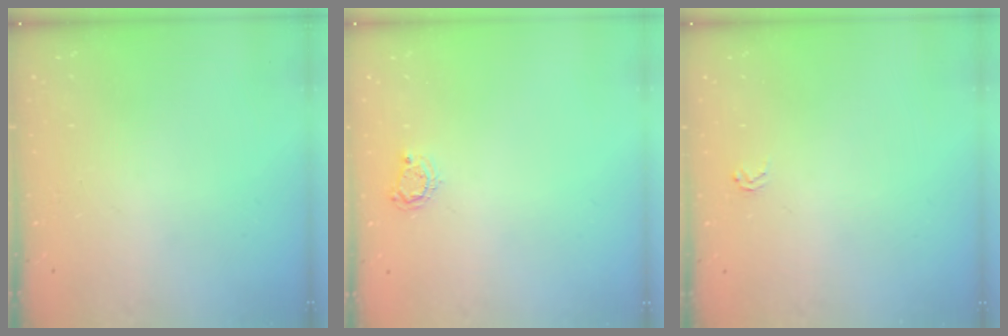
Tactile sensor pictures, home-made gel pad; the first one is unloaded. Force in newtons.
{"total": 4.5, "press": 4.5, "slide": 0.5}
{"total": 2.3, "press": 2.2, "slide": 0.2}